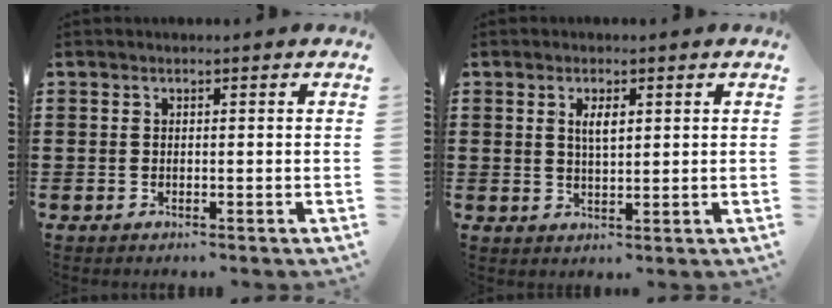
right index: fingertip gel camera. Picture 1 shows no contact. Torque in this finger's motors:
{"motor_torque": [0.10, 0.08, 0.08, 0.04]}